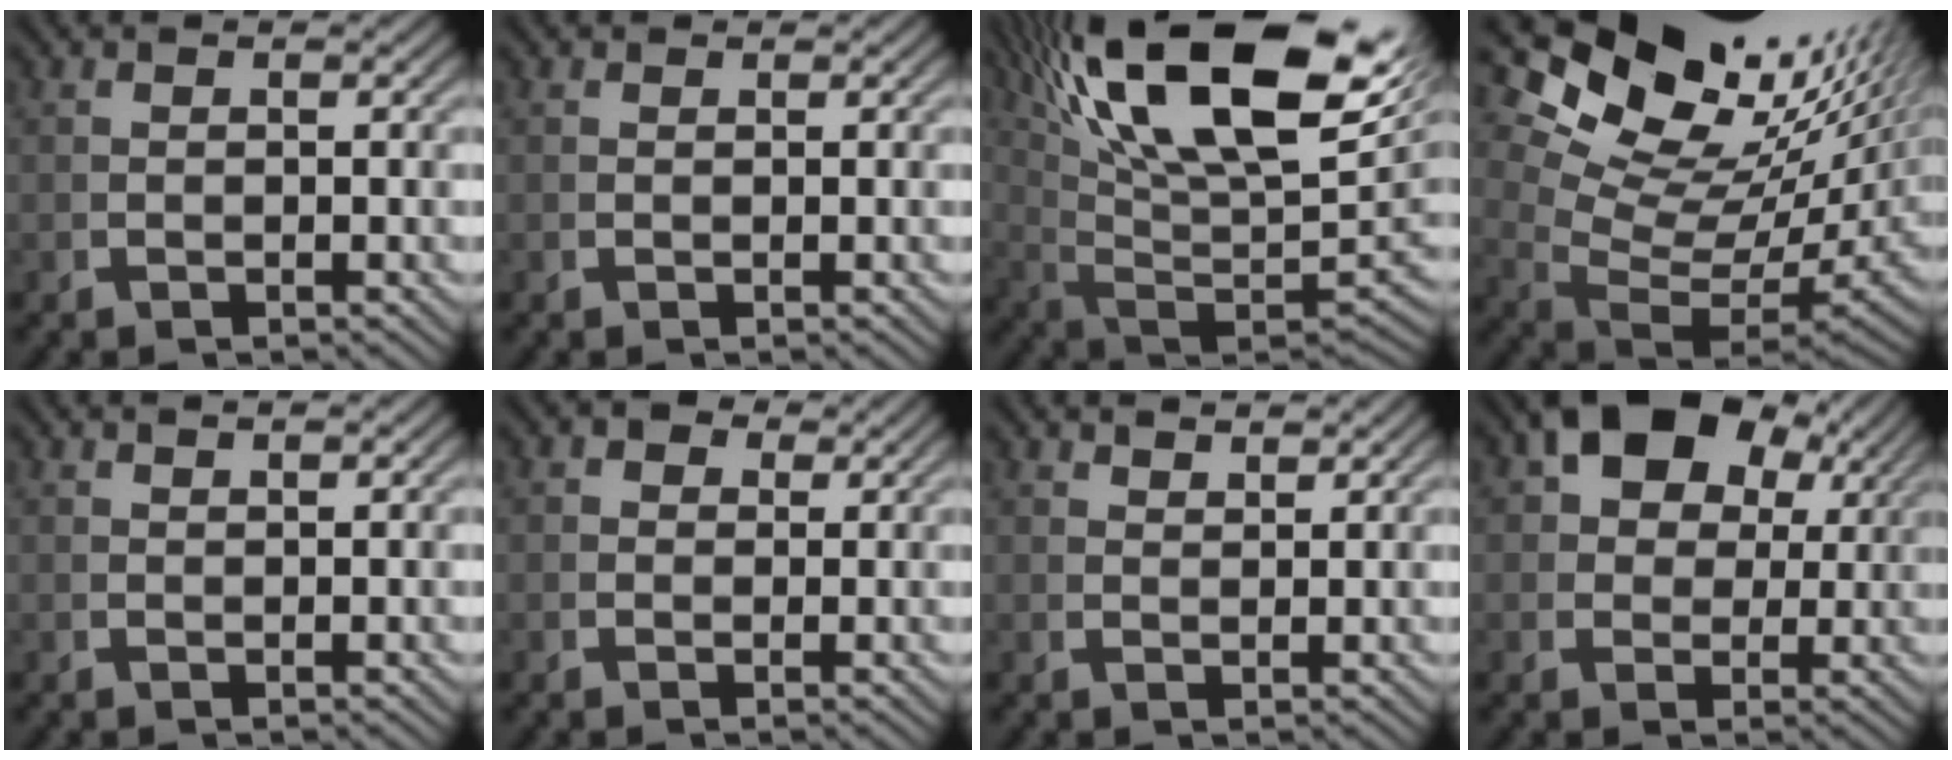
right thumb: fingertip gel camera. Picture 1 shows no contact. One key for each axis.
{"total": 0.6, "fx": 0.5, "fy": 0.3, "fz": 0.0, "tx": 0.005, "ty": 0.000, "tz": 0.008}
{"total": 18.5, "fx": 4.1, "fy": 10.9, "fz": 14.3, "tx": -0.269, "ty": -0.032, "tz": 0.088}
{"total": 14.1, "fx": 2.5, "fy": 9.1, "fz": 10.4, "tx": -0.189, "ty": -0.028, "tz": 0.053}
{"total": 0.8, "fx": 0.8, "fy": -0.2, "fz": 0.0, "tx": 0.007, "ty": 0.003, "tz": 0.016}
{"total": 2.5, "fx": 1.1, "fy": 2.1, "fz": 0.9, "tx": -0.017, "ty": -0.002, "tz": 0.012}
{"total": 2.1, "fx": 2.1, "fy": 0.0, "fz": 0.2, "tx": 0.006, "ty": 0.005, "tz": 0.038}
{"total": 8.5, "fx": 3.8, "fy": 5.6, "fz": 5.1, "tx": -0.099, "ty": -0.002, "tz": 0.066}